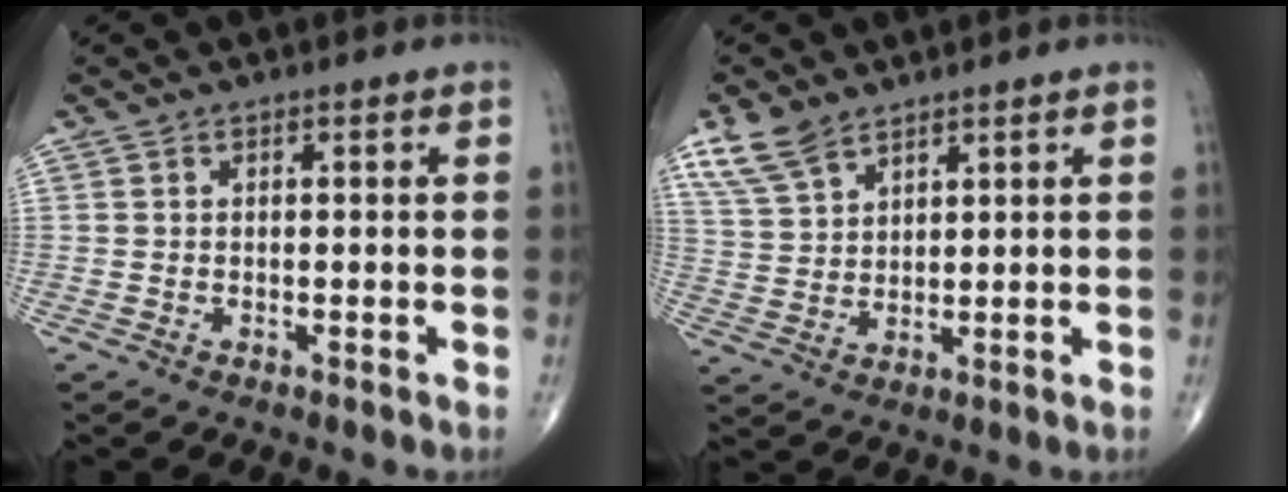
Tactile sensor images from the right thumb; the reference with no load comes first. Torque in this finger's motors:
{"motor_torque": [-0.17, 0.33, 0.63, 0.57, 0.03]}